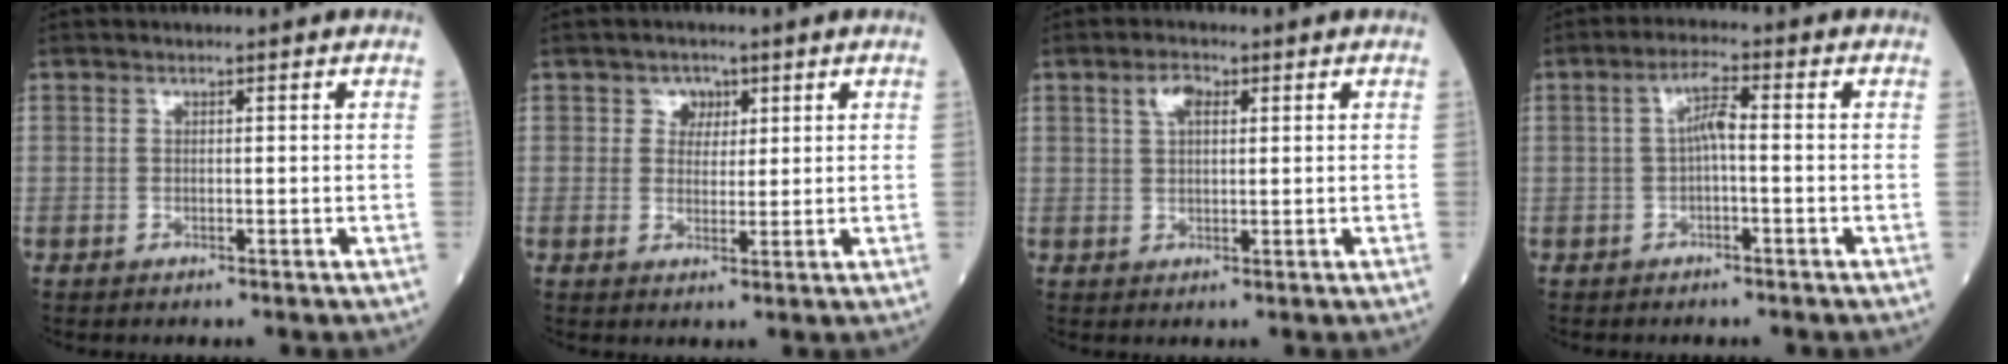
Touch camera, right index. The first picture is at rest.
{"total": 2.8, "force": [1.3, 2.3, 0.9], "torque": [-0.007, 0.001, 0.016]}
{"total": 3.2, "force": [1.5, 1.5, 2.4], "torque": [-0.047, 0.008, 0.028]}
{"total": 3.6, "force": [-0.1, 0.6, 3.5], "torque": [-0.062, 0.010, -0.003]}